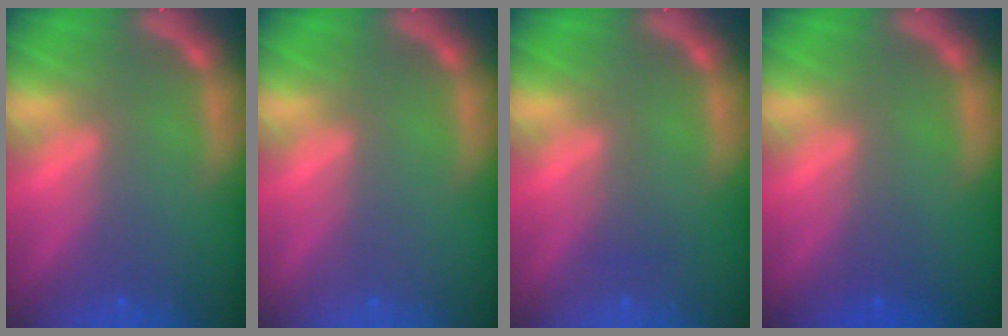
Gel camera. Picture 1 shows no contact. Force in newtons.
{"total": 0.0}
{"total": 1.0}
{"total": 1.0}